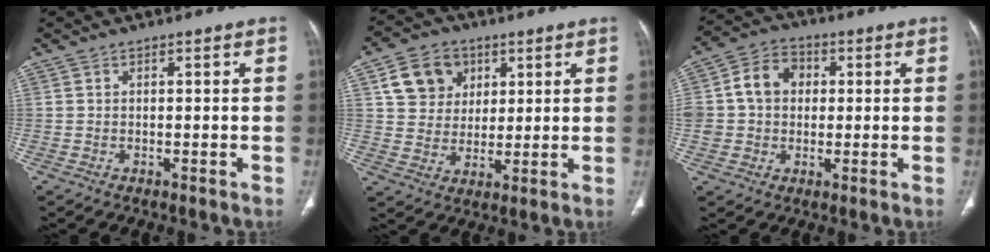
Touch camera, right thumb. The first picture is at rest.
{"total": 10.3, "force": [4.1, 8.6, 4.0], "torque": [-0.041, -0.007, 0.075]}
{"total": 10.4, "force": [1.1, 8.6, 5.7], "torque": [-0.082, 0.023, 0.013]}